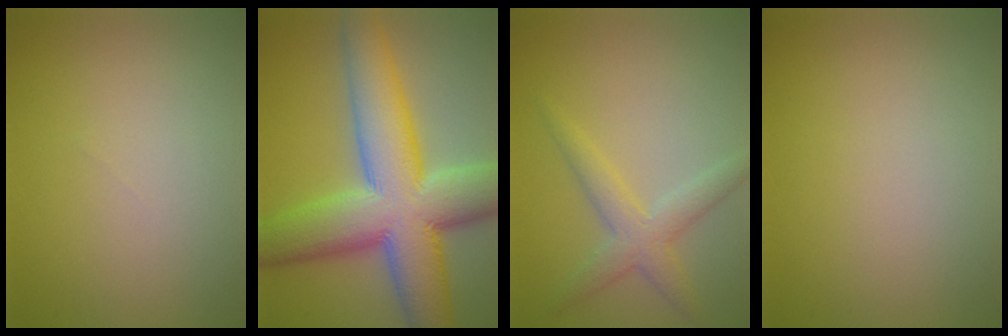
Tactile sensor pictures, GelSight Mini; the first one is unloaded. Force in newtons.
{"total": 13.1, "press": 13.1, "slide": 0.5}
{"total": 3.0, "press": 3.0, "slide": 0.1}
{"total": 0.0}